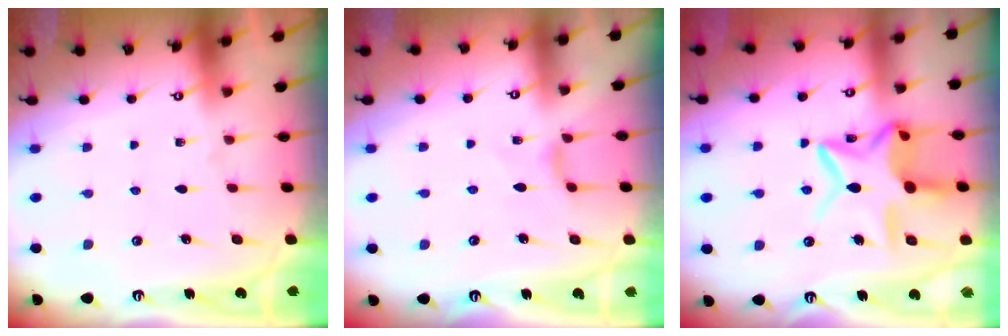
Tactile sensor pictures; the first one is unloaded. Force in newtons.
{"total": 2.3, "press": 2.3, "slide": 0.5}
{"total": 15.0, "press": 15.0, "slide": 1.2}